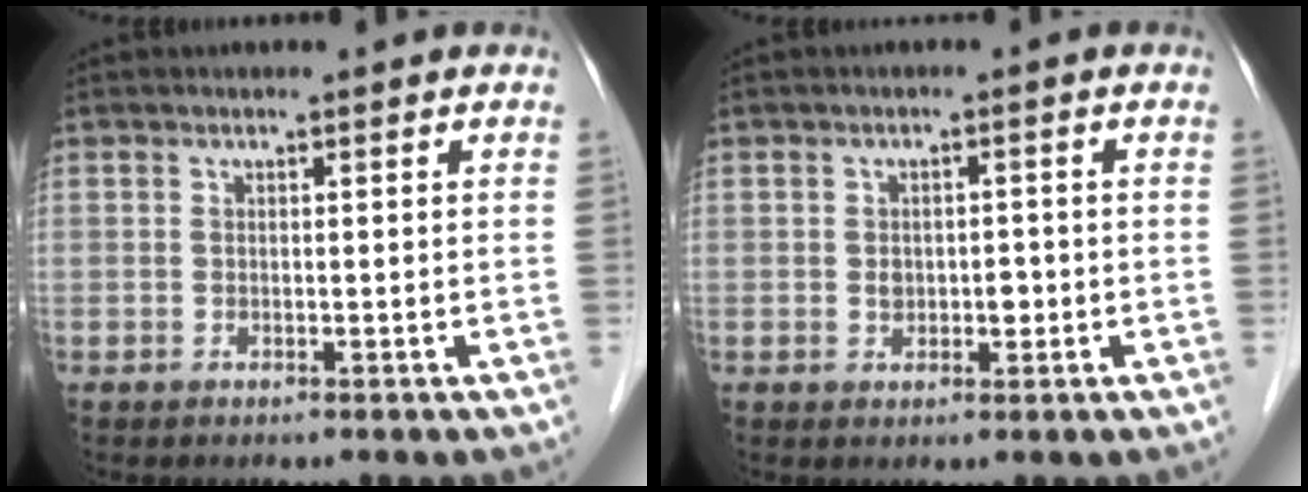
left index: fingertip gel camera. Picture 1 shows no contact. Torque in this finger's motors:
{"motor_torque": [0.04, 0.02, 0.04, 0.00]}